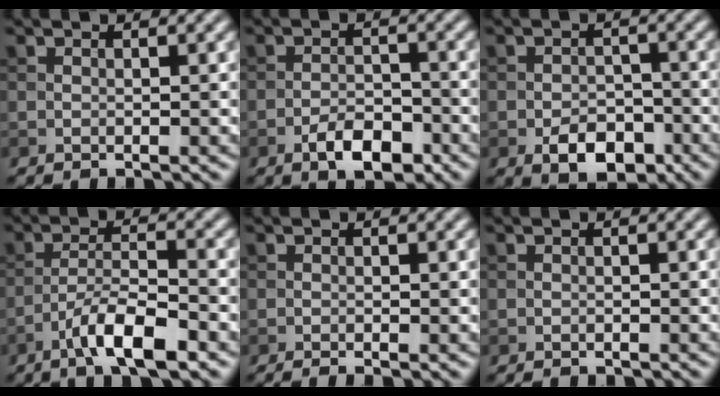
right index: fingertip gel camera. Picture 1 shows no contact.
{"total": 3.8, "force": [-2.3, 1.7, 2.6], "torque": [-0.038, 0.005, -0.041]}
{"total": 4.4, "force": [-2.3, 2.6, 2.7], "torque": [-0.040, -0.004, -0.041]}
{"total": 5.8, "force": [-3.7, 1.3, 4.3], "torque": [-0.076, 0.006, -0.070]}
{"total": 1.3, "force": [-0.7, 0.3, 1.1], "torque": [-0.010, -0.002, -0.014]}
{"total": 0.6, "force": [-0.6, 0.1, 0.1], "torque": [0.001, -0.002, -0.009]}